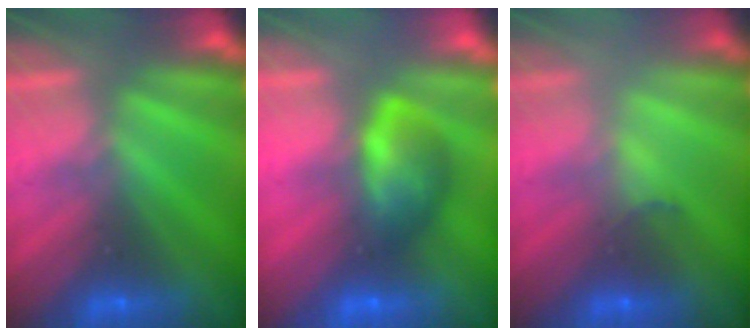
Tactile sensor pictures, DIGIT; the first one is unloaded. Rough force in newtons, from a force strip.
{"total": 7.0}
{"total": 2.1}